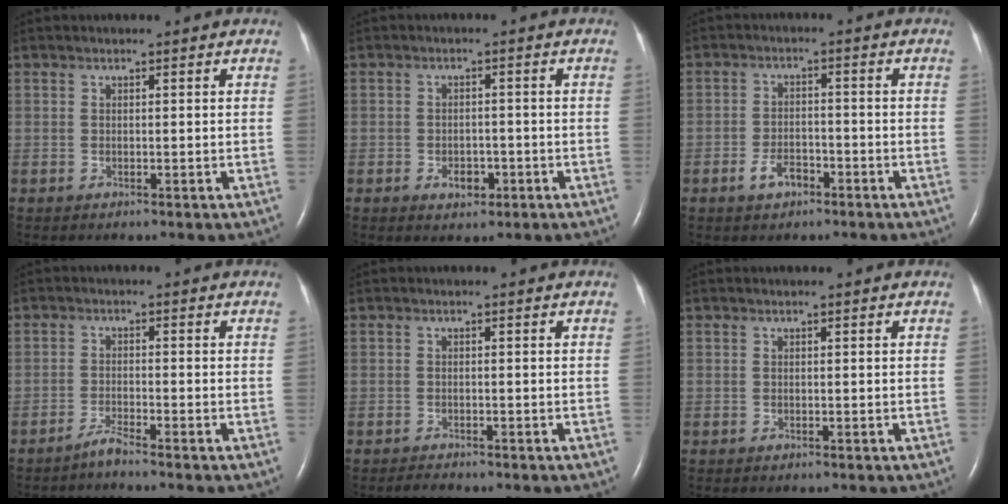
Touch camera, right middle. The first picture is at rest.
{"total": 3.0, "force": [-1.4, 2.0, 1.8], "torque": [-0.026, 0.004, -0.013]}
{"total": 3.8, "force": [-2.3, 2.0, 2.2], "torque": [-0.044, 0.003, -0.037]}
{"total": 2.1, "force": [-1.9, -0.5, 0.7], "torque": [-0.019, -0.005, -0.040]}
{"total": 1.0, "force": [-1.0, 0.1, 0.1], "torque": [-0.010, -0.004, -0.014]}
{"total": 0.0}